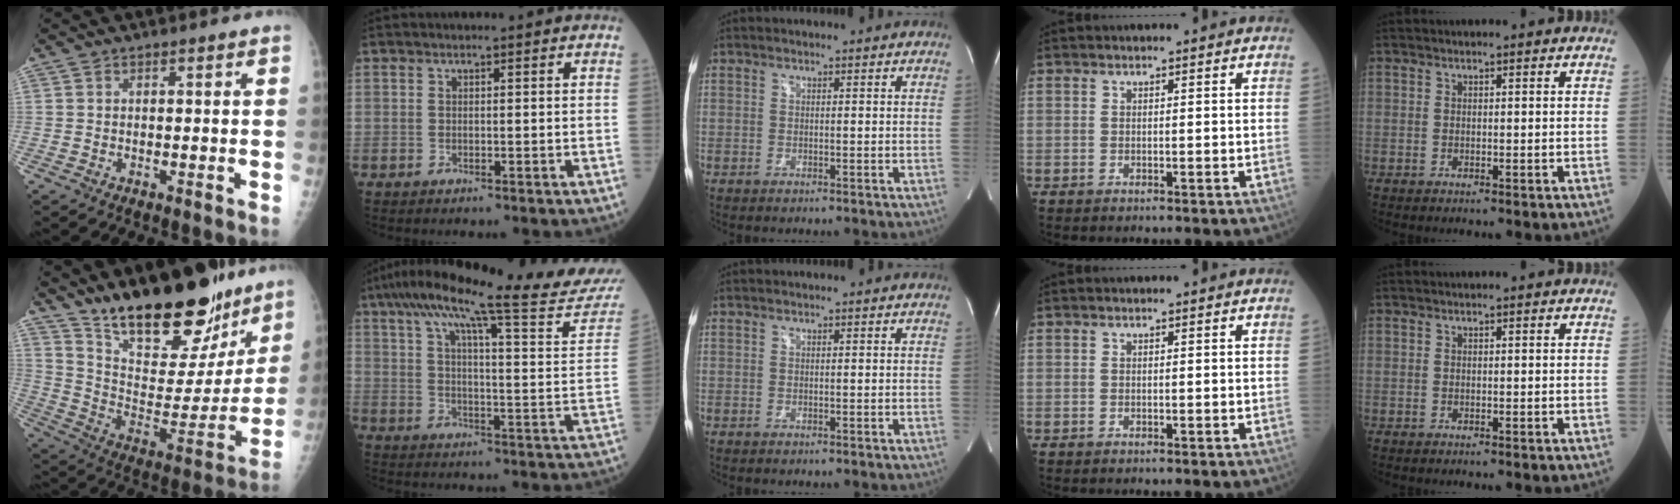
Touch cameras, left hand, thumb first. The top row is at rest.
{"thumb": {"total": 26.6, "force": [19.7, 10.4, 14.6], "torque": [-0.185, -0.099, 0.315]}, "index": {"total": 27.4, "force": [23.8, 0.6, 13.7], "torque": [-0.212, -0.042, 0.306]}}